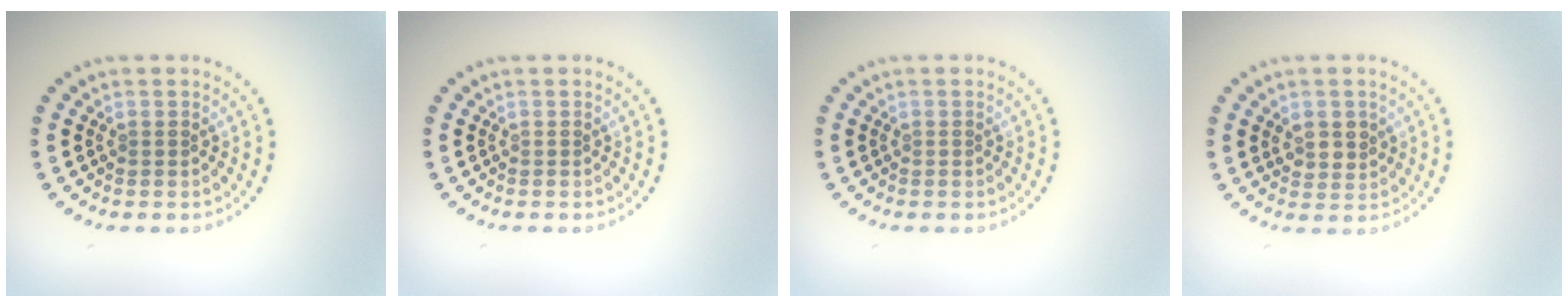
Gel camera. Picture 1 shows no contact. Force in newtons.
{"total": 0.0}
{"total": 0.0}
{"total": 2.0, "press": 1.9, "slide": 0.7}